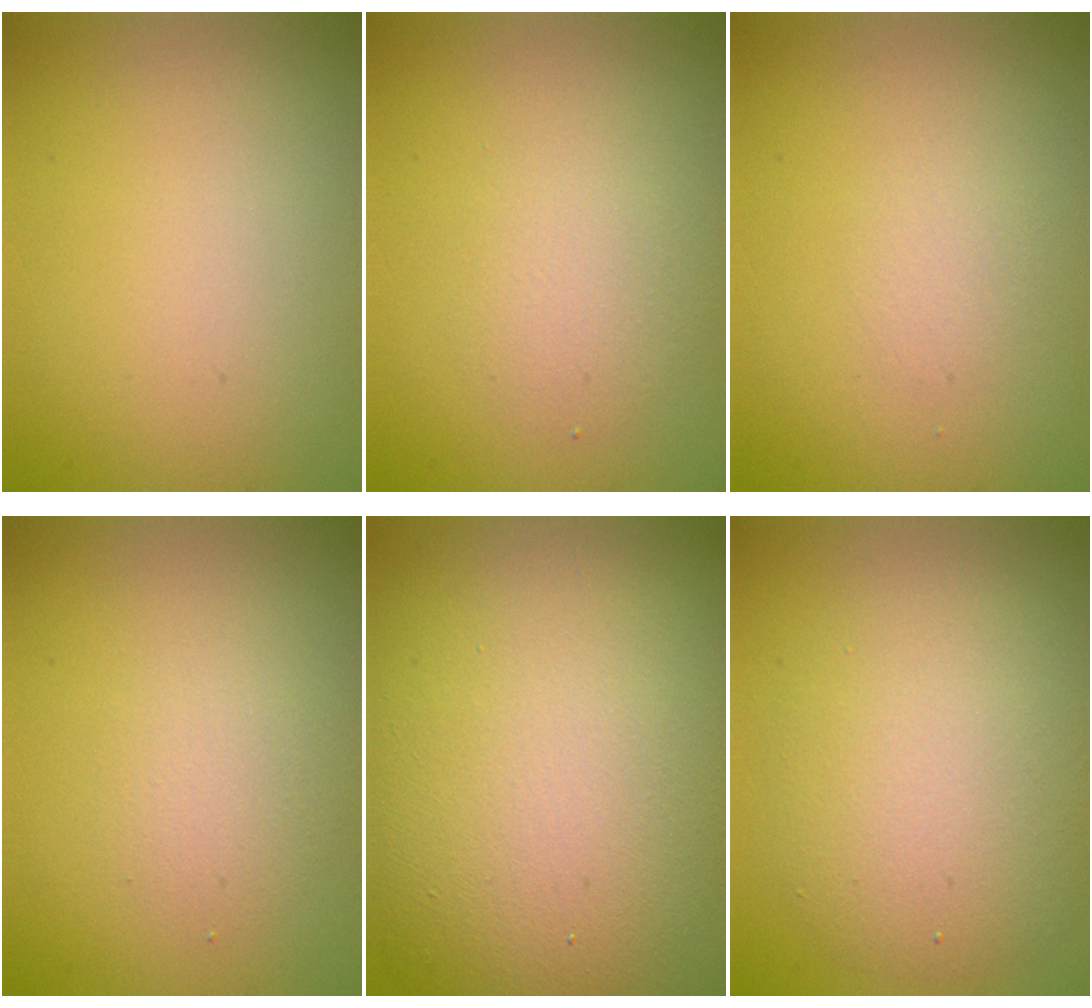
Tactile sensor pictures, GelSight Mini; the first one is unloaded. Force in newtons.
{"total": 2.1, "press": 2.0, "slide": 0.1}
{"total": 1.0, "press": 0.9, "slide": 0.1}
{"total": 2.0, "press": 2.0, "slide": 0.0}
{"total": 18.0, "press": 17.9, "slide": 1.8}
{"total": 5.9, "press": 5.8, "slide": 0.6}